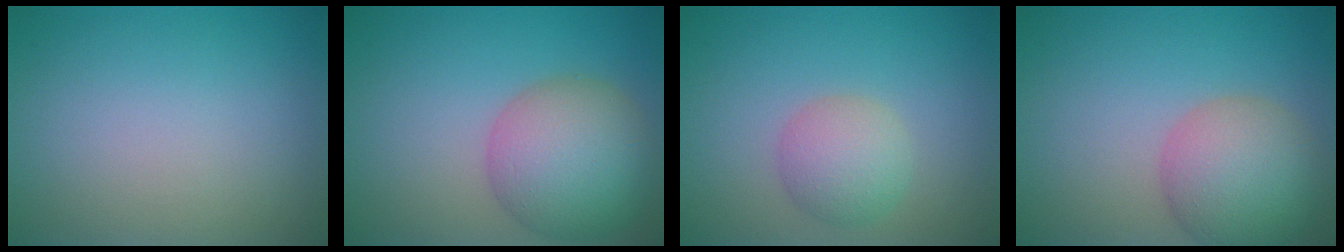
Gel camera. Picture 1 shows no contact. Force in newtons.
{"total": 7.8, "press": 7.8, "slide": 0.6}
{"total": 3.4, "press": 3.4, "slide": 0.0}
{"total": 6.7, "press": 6.7, "slide": 0.5}